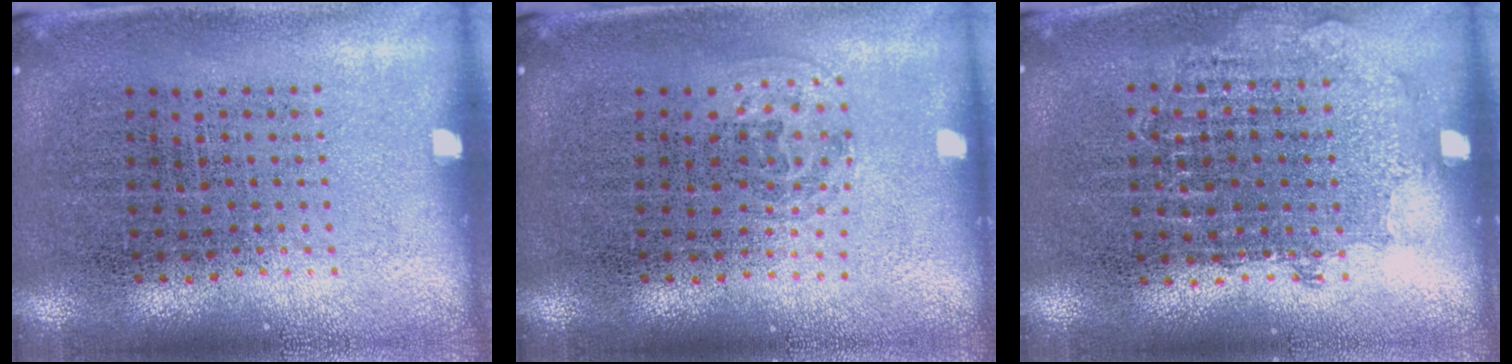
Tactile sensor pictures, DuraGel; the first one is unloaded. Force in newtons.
{"total": 1.0, "press": 0.6, "slide": 0.7}
{"total": 0.8, "press": 0.8, "slide": 0.3}